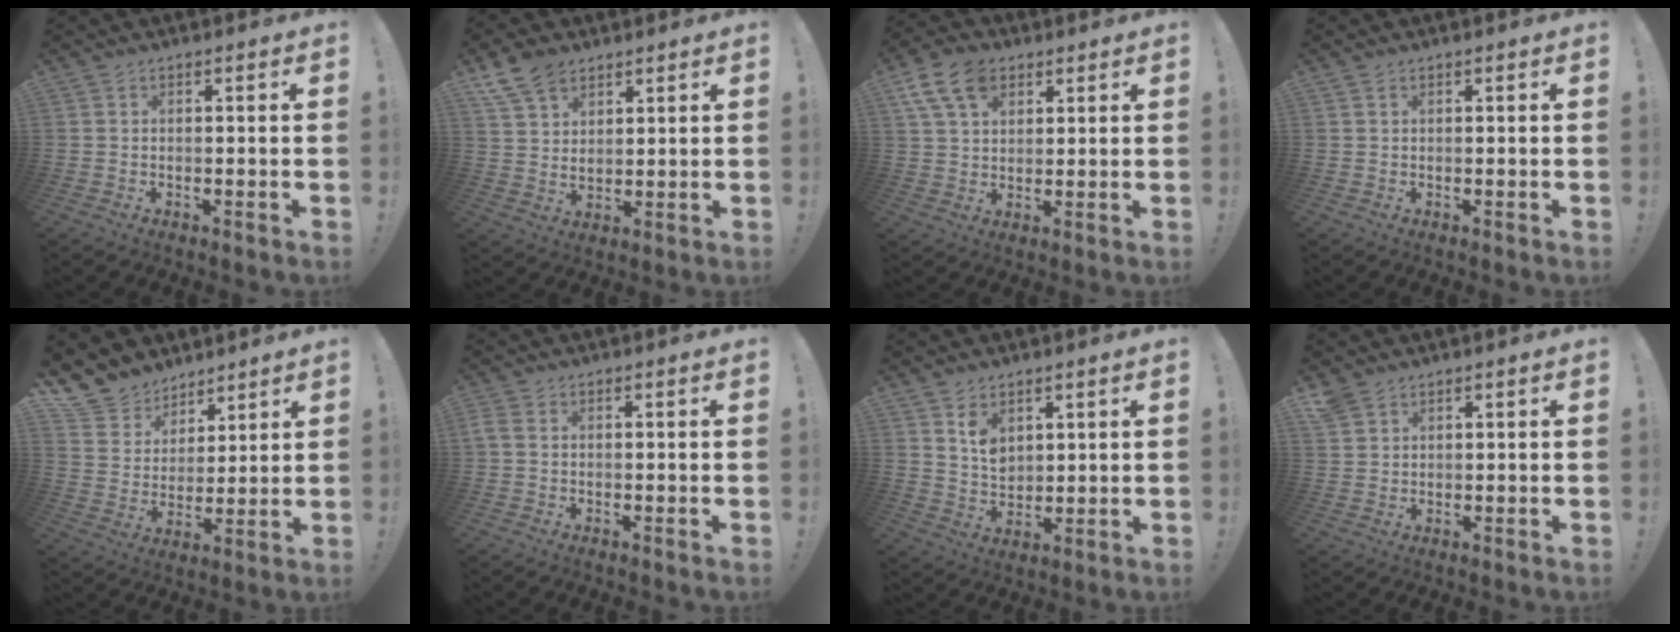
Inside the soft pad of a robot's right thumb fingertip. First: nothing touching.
{"total": 9.4, "force": [6.6, 5.4, 4.0], "torque": [-0.081, -0.029, 0.129]}
{"total": 12.2, "force": [5.9, 8.1, 6.9], "torque": [-0.125, -0.015, 0.114]}
{"total": 0.5, "force": [0.4, 0.3, 0.2], "torque": [-0.001, -0.001, 0.007]}
{"total": 10.3, "force": [8.0, 6.5, 0.7], "torque": [-0.029, -0.072, 0.160]}
{"total": 1.5, "force": [0.4, 1.0, 1.1], "torque": [-0.025, 0.004, 0.009]}
{"total": 6.5, "force": [3.9, 4.3, 2.8], "torque": [-0.035, -0.029, 0.072]}
{"total": 3.5, "force": [2.7, 1.7, 1.3], "torque": [-0.030, -0.010, 0.054]}